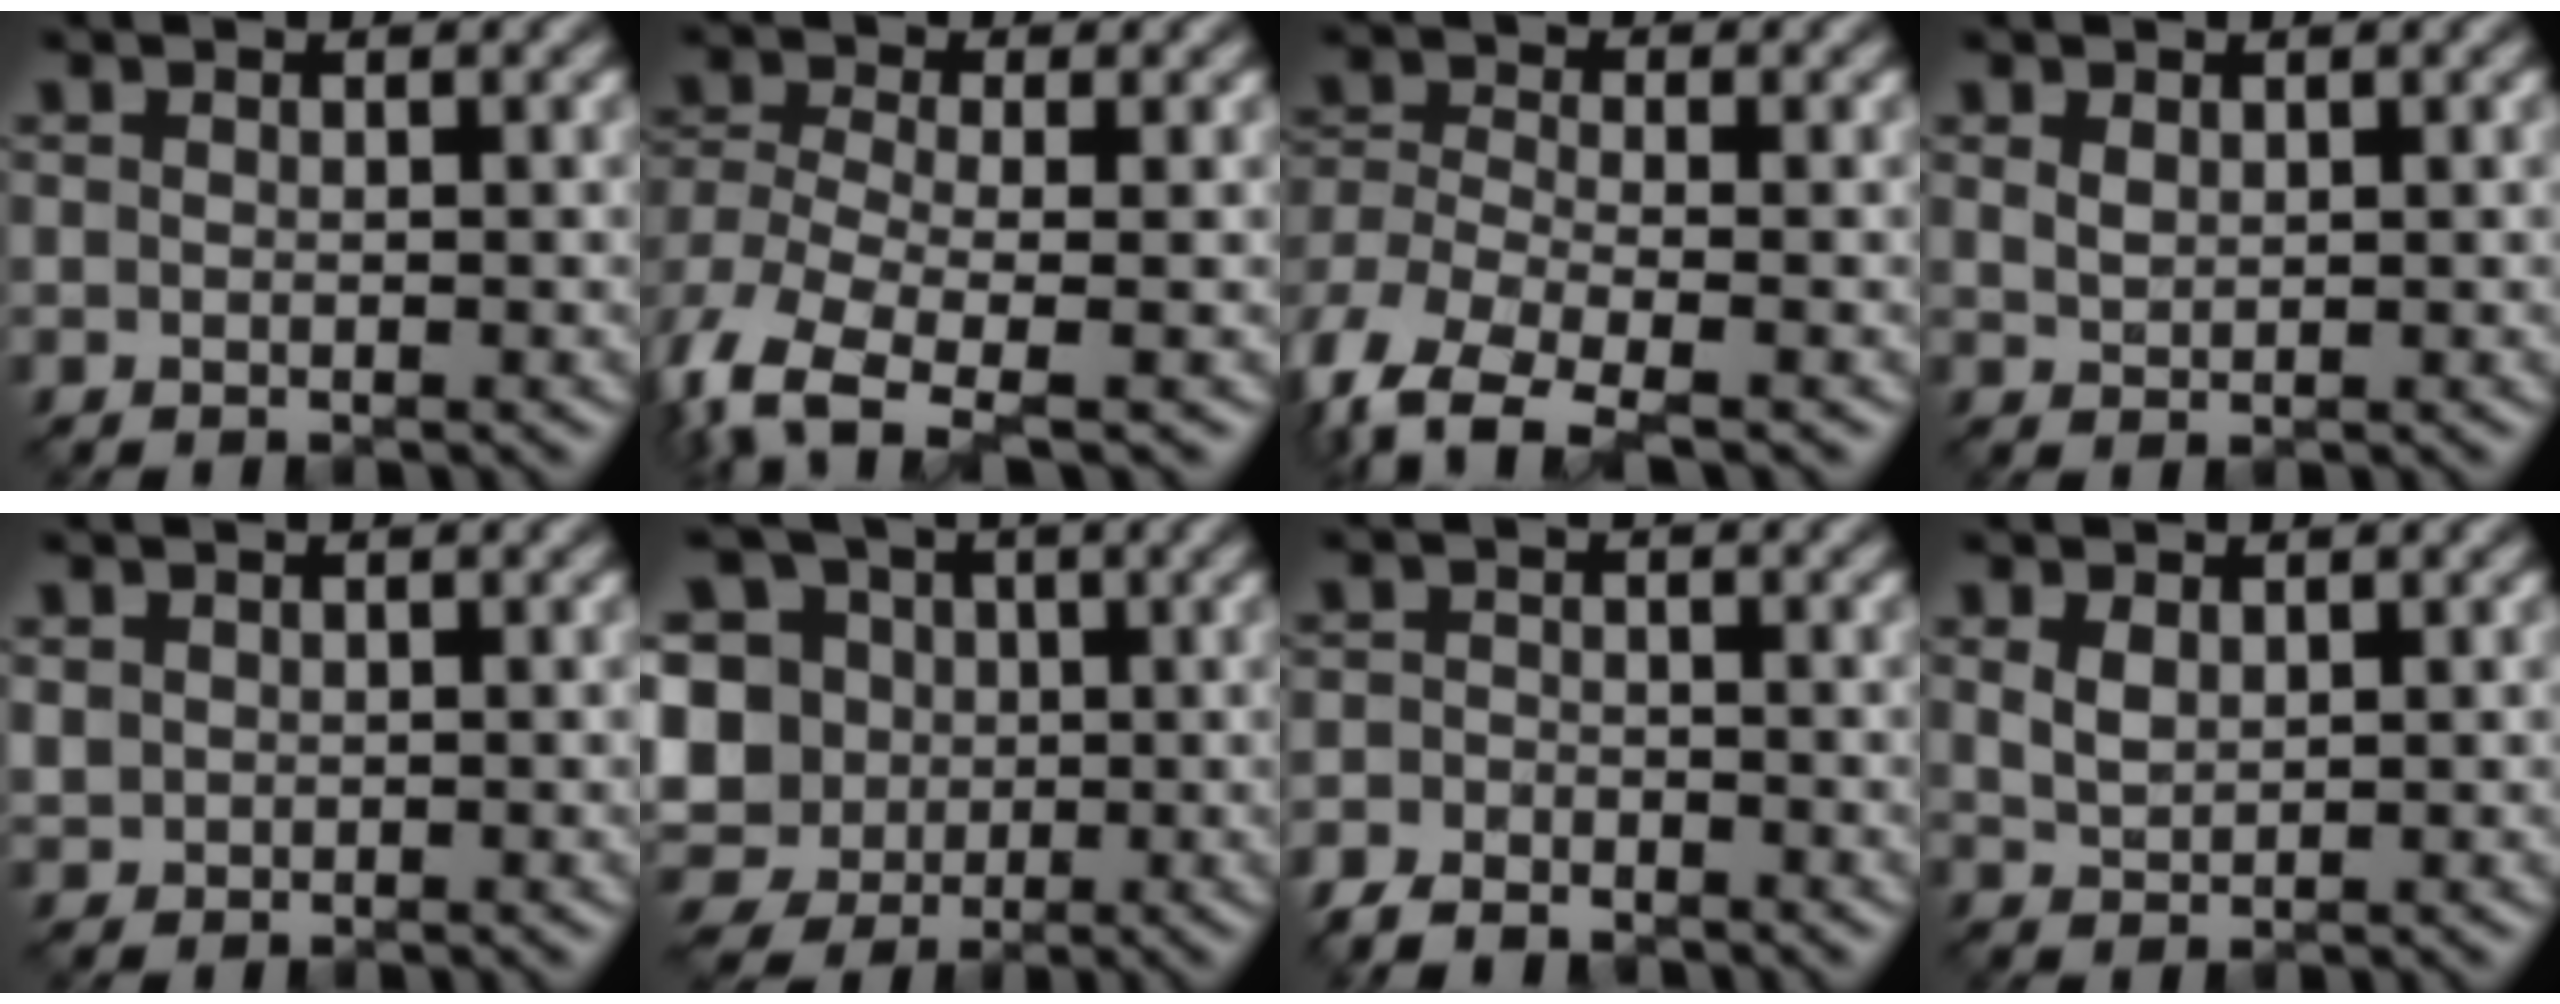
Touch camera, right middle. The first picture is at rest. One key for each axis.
{"total": 7.3, "fx": -3.7, "fy": 3.6, "fz": 5.2, "tx": -0.118, "ty": -0.016, "tz": -0.068}
{"total": 7.4, "fx": -4.4, "fy": 3.4, "fz": 4.9, "tx": -0.112, "ty": -0.015, "tz": -0.084}
{"total": 1.0, "fx": 0.7, "fy": 0.5, "fz": 0.4, "tx": -0.015, "ty": 0.004, "tz": 0.019}
{"total": 1.0, "fx": 0.5, "fy": 0.9, "fz": 0.2, "tx": -0.005, "ty": -0.002, "tz": 0.014}
{"total": 13.1, "fx": 0.4, "fy": 11.9, "fz": 5.6, "tx": -0.155, "ty": 0.027, "tz": -0.017}
{"total": 3.4, "fx": -2.9, "fy": 1.5, "fz": 0.9, "tx": -0.016, "ty": -0.003, "tz": -0.065}
{"total": 1.5, "fx": 0.9, "fy": 0.8, "fz": 0.9, "tx": -0.023, "ty": 0.003, "tz": 0.025}